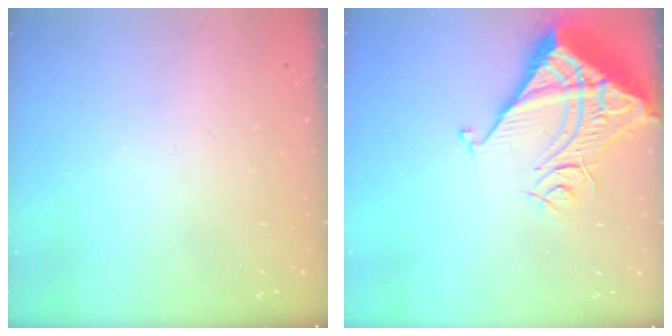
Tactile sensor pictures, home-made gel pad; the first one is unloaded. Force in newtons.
{"total": 10.3, "press": 10.3, "slide": 1.3}